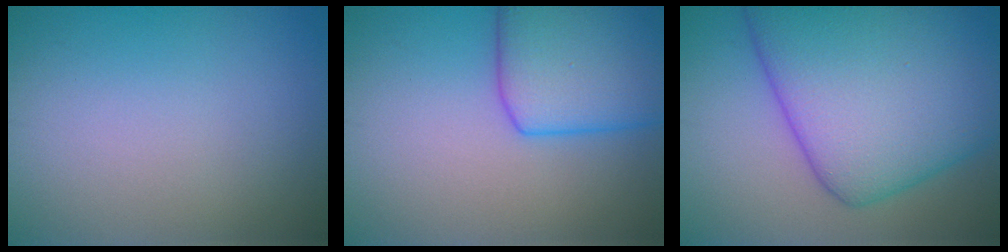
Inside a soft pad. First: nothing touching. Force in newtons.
{"total": 7.6, "press": 7.6, "slide": 0.3}
{"total": 14.2, "press": 14.2, "slide": 0.3}